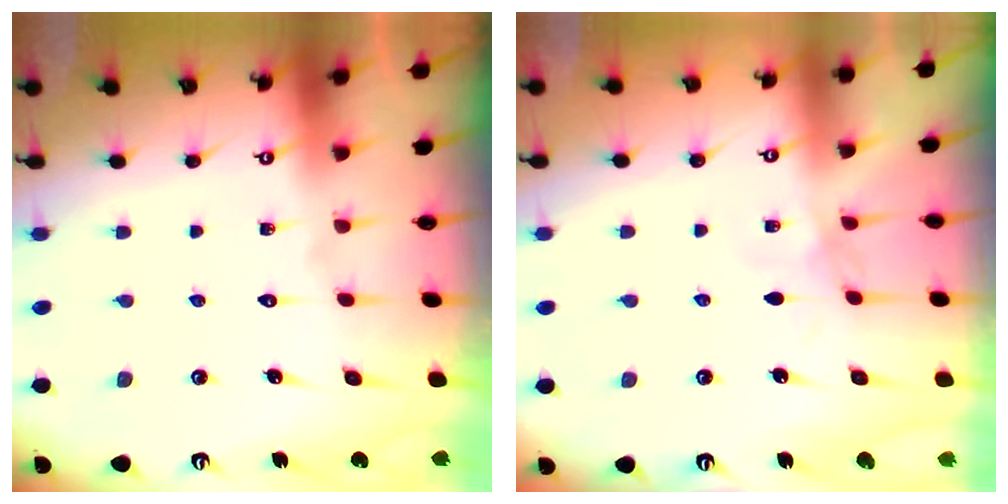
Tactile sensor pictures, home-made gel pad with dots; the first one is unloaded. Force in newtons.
{"total": 1.7, "press": 1.6, "slide": 0.4}